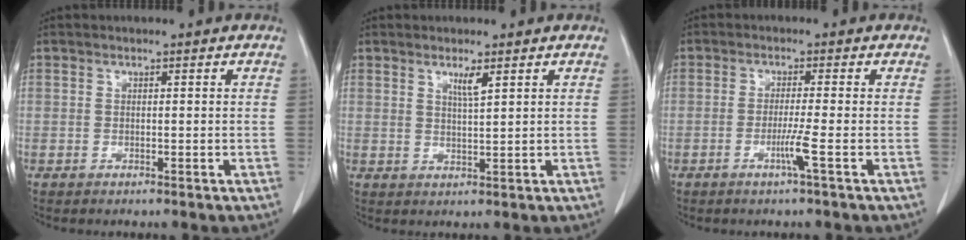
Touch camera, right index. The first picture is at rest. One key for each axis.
{"total": 2.4, "fx": 1.4, "fy": -0.1, "fz": 1.9, "tx": -0.039, "ty": -0.006, "tz": 0.028}
{"total": 3.1, "fx": -1.3, "fy": -1.0, "fz": 2.6, "tx": -0.055, "ty": -0.007, "tz": -0.027}